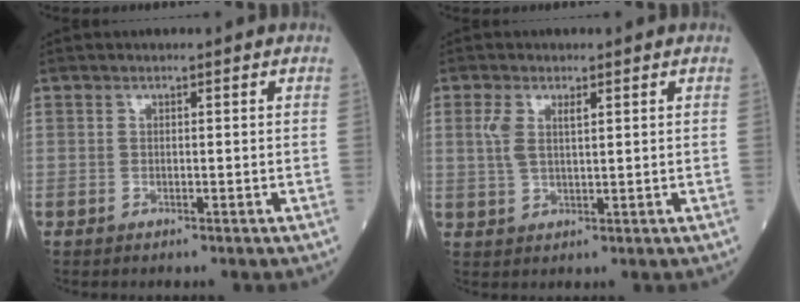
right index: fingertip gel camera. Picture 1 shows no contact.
{"total": 3.8, "force": [1.4, 1.4, 3.3], "torque": [-0.077, 0.010, 0.031]}